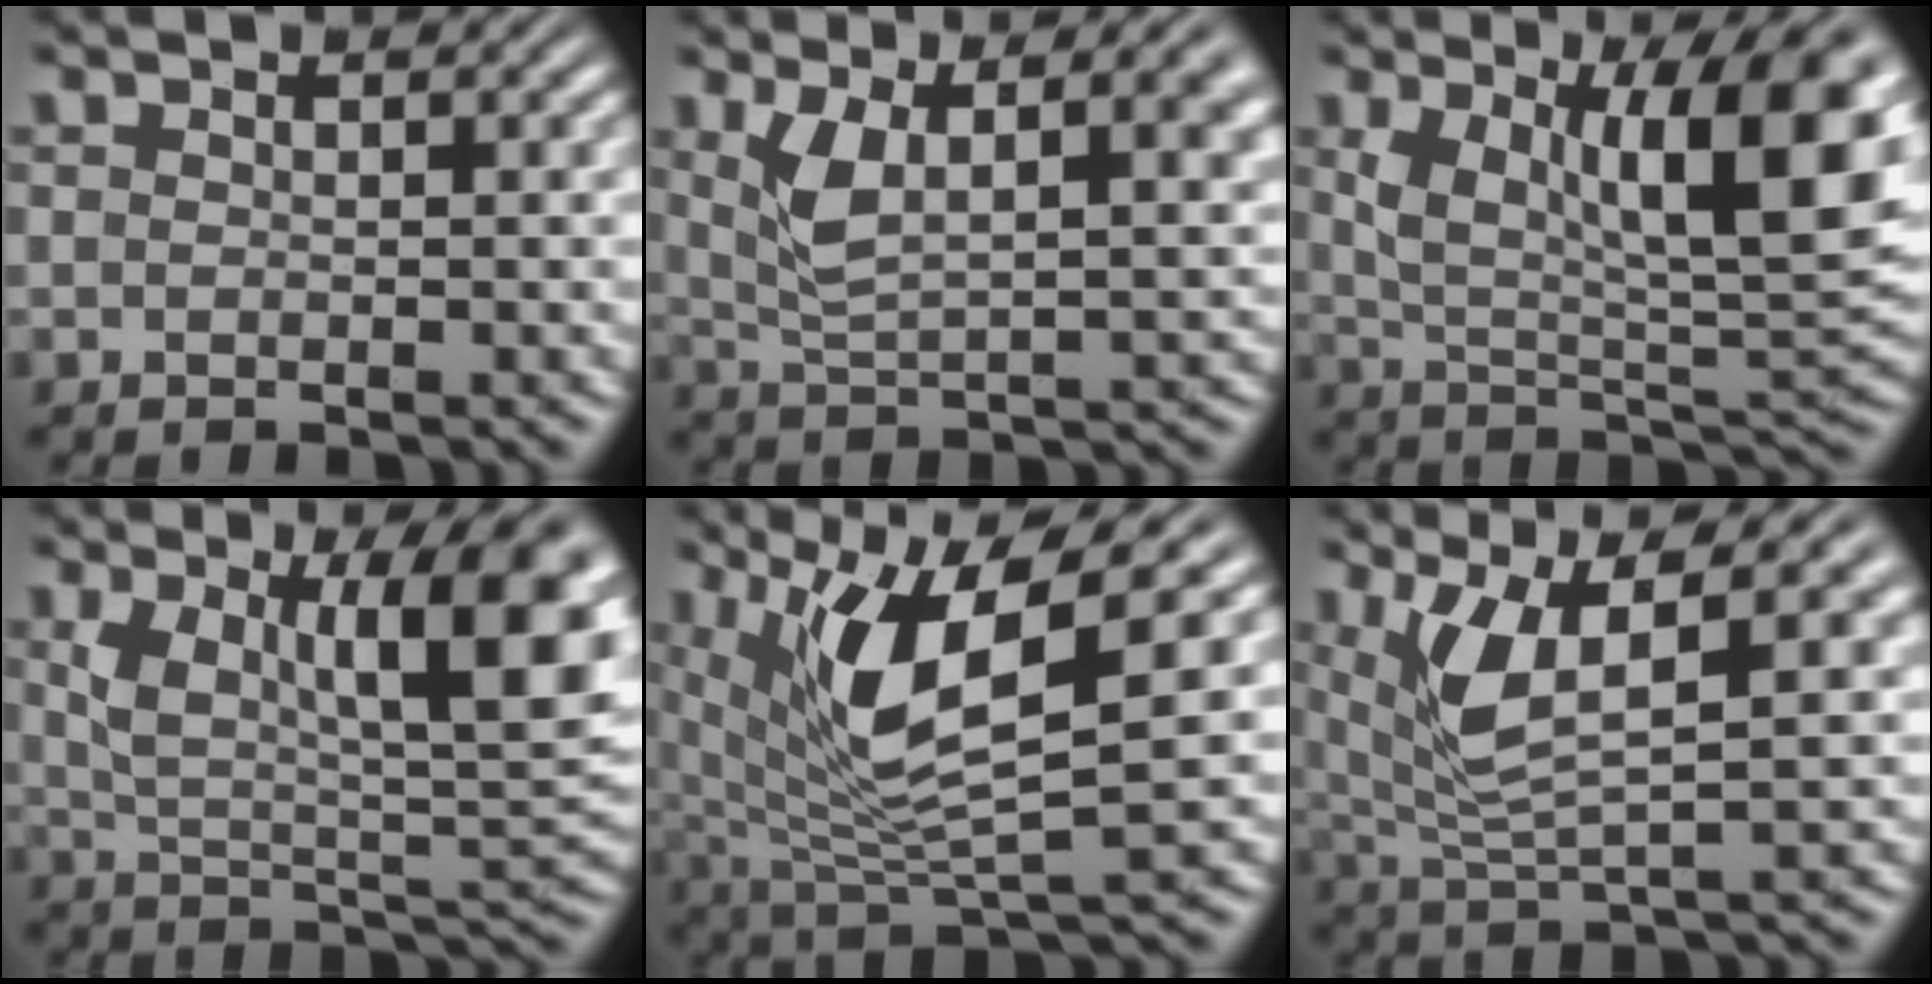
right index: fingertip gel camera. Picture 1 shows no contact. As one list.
[{"total": 5.5, "force": [2.3, 2.2, 4.5], "torque": [-0.082, -0.012, 0.047]}, {"total": 11.9, "force": [2.8, 5.5, 10.1], "torque": [-0.149, -0.022, 0.055]}, {"total": 11.8, "force": [2.7, 5.5, 10.1], "torque": [-0.137, -0.015, 0.050]}, {"total": 9.0, "force": [1.9, 4.0, 7.8], "torque": [-0.137, -0.007, 0.039]}, {"total": 6.2, "force": [2.0, 2.6, 5.3], "torque": [-0.110, -0.004, 0.043]}]